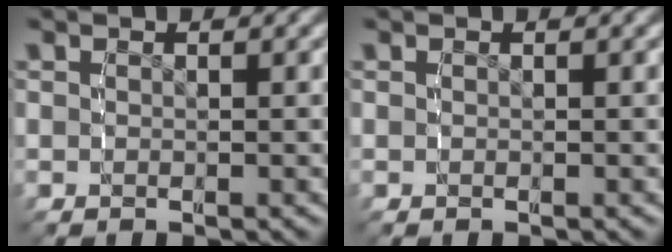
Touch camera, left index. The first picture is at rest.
{"total": 0.0}